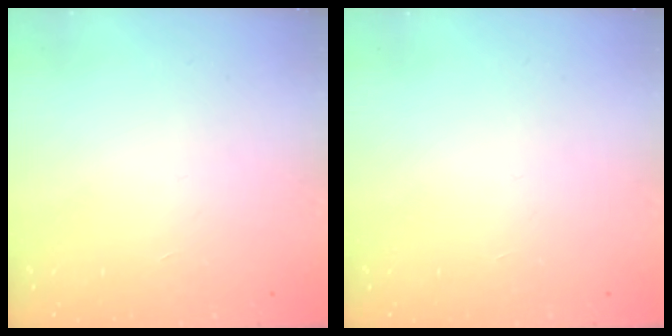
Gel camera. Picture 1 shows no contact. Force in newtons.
{"total": 0.0}